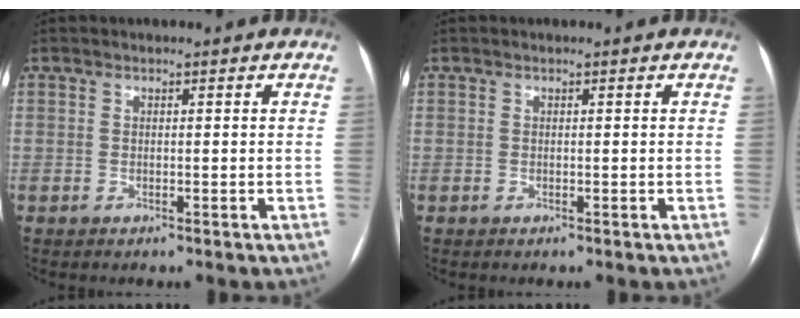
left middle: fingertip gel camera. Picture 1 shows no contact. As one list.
[{"total": 0.0}]